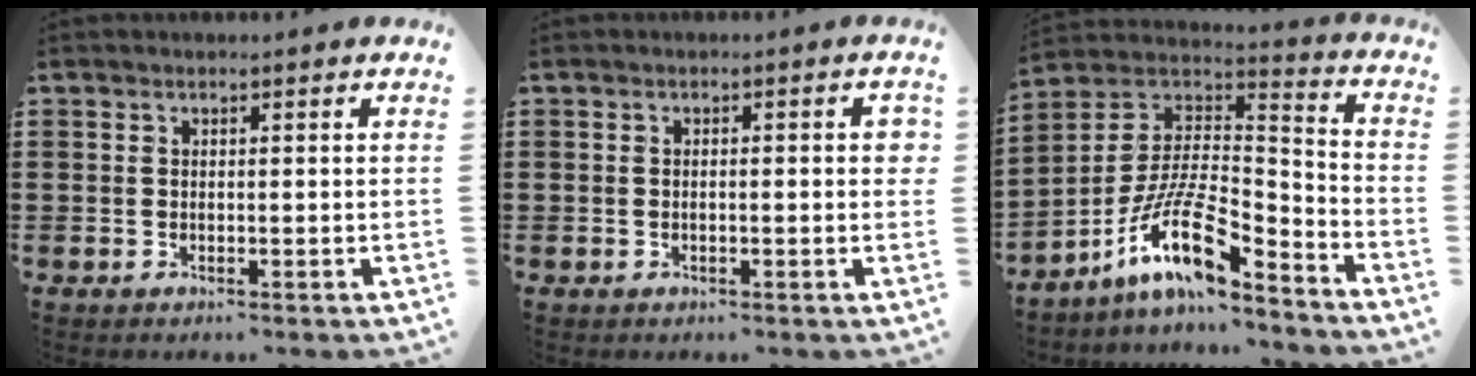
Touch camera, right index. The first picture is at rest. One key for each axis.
{"total": 1.9, "fx": -0.3, "fy": 0.2, "fz": 1.8, "tx": -0.030, "ty": -0.001, "tz": -0.005}
{"total": 13.2, "fx": -8.0, "fy": 3.7, "fz": 9.8, "tx": -0.200, "ty": 0.004, "tz": -0.155}